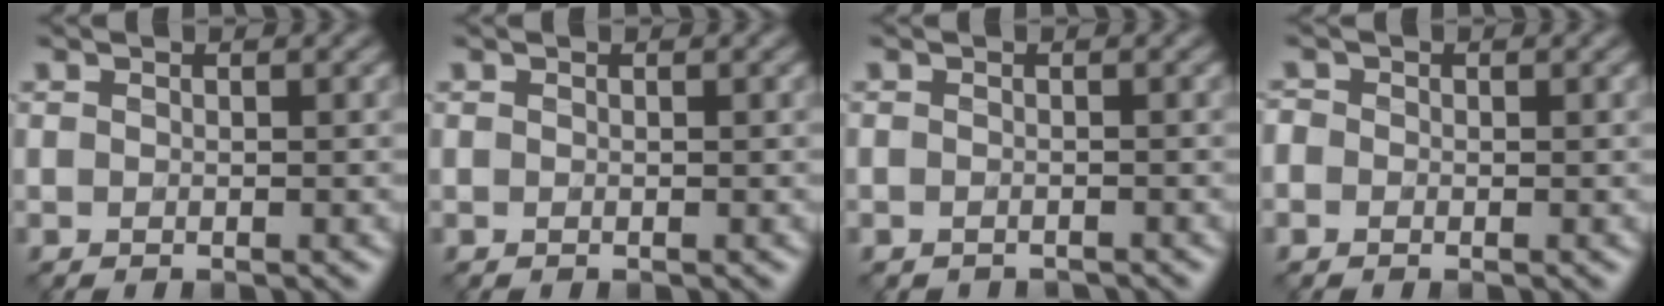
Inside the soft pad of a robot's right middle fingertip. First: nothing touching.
{"total": 0.0}
{"total": 1.7, "force": [-1.6, 0.3, 0.1], "torque": [0.002, -0.007, -0.024]}
{"total": 0.7, "force": [-0.3, 0.7, 0.2], "torque": [-0.001, -0.003, -0.007]}